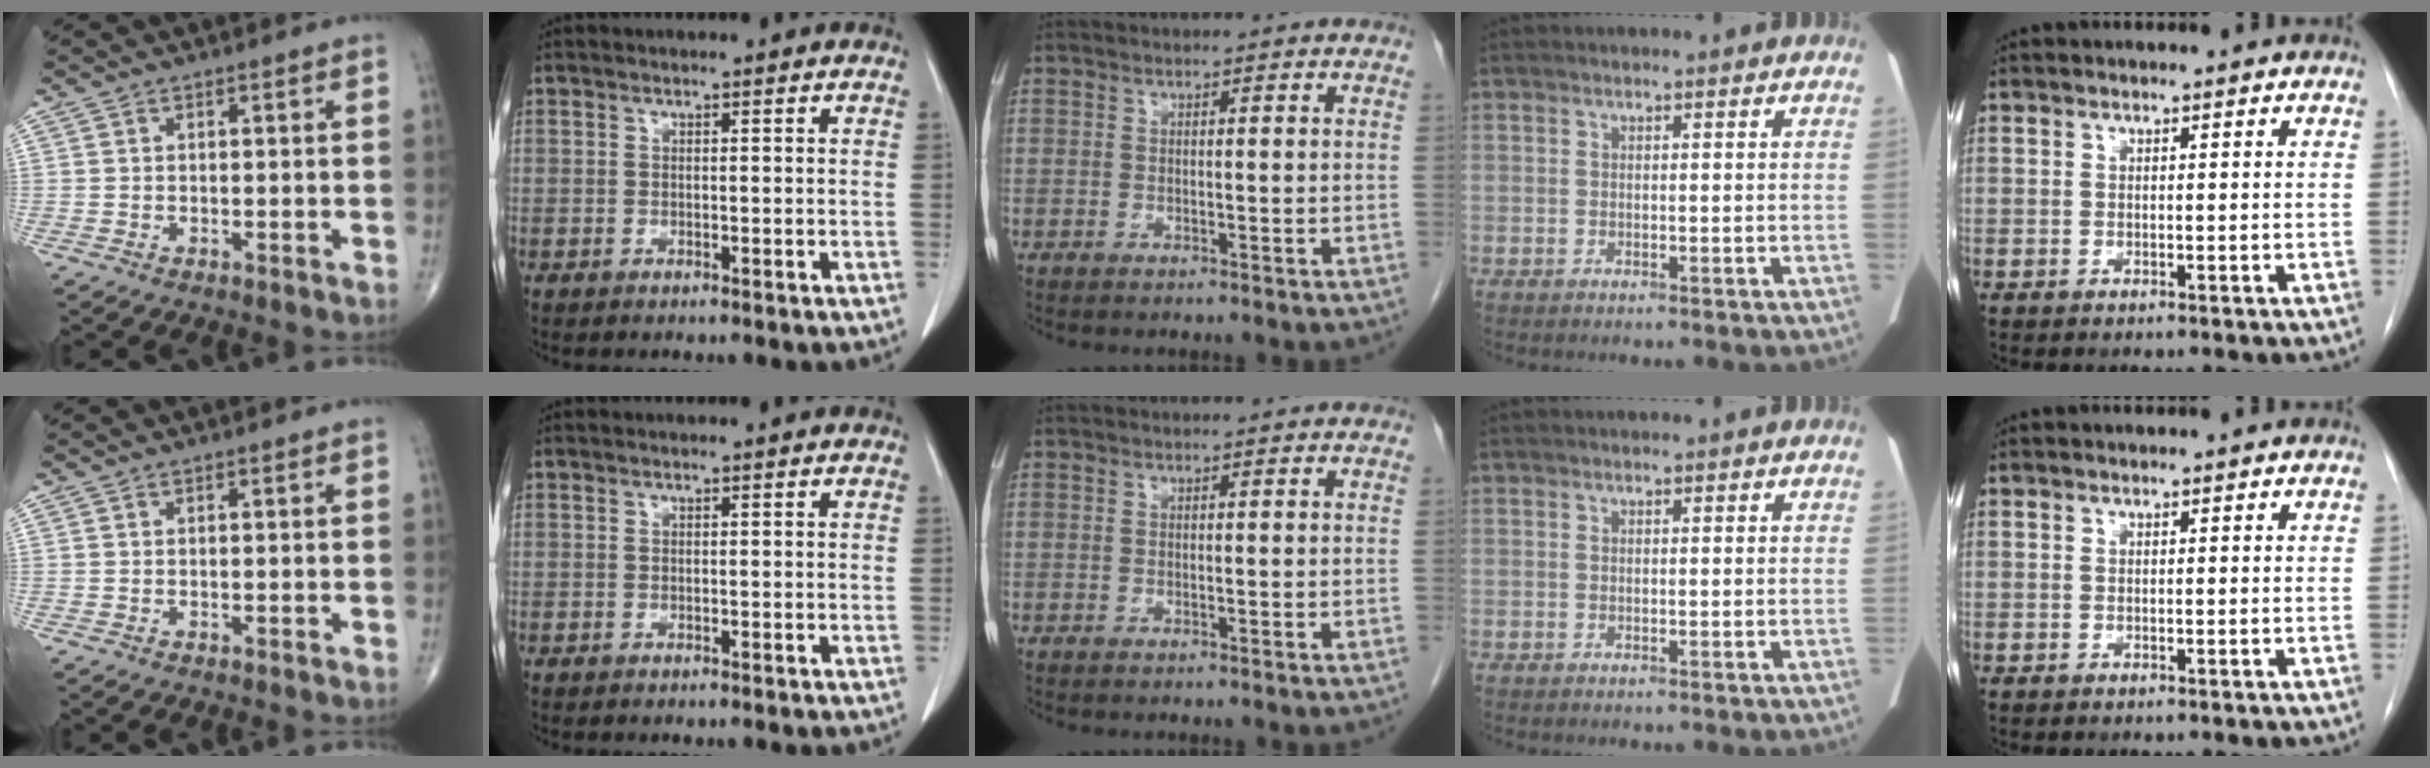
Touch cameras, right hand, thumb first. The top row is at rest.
{}